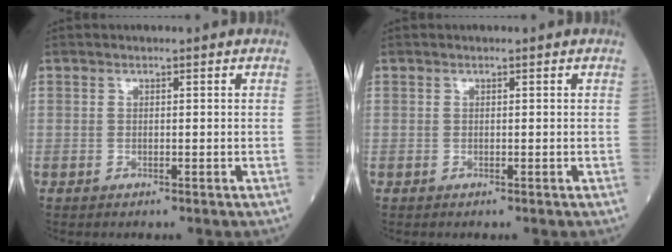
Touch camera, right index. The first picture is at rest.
{"total": 0.0}